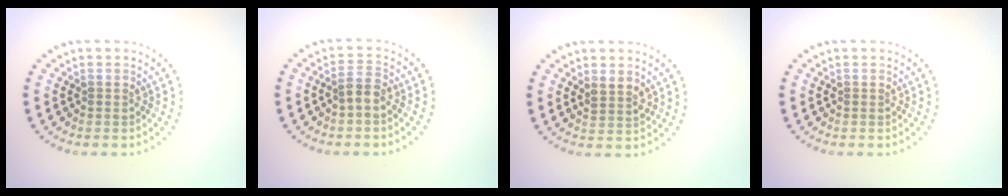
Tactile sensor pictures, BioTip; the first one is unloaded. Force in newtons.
{"total": 1.8, "press": 1.6, "slide": 0.8}
{"total": 1.6, "press": 1.4, "slide": 0.8}
{"total": 0.0}